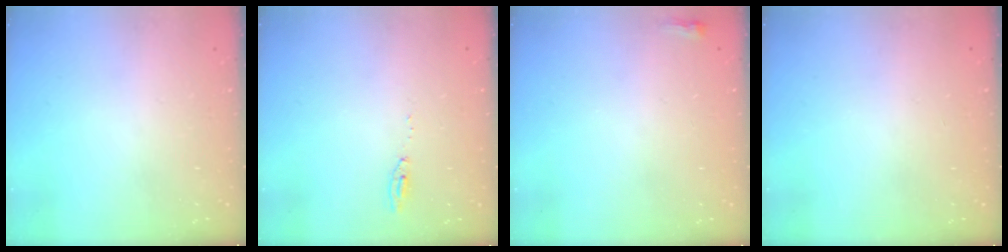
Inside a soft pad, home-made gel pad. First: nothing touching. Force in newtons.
{"total": 4.8, "press": 4.8, "slide": 0.6}
{"total": 2.2, "press": 2.2, "slide": 0.6}
{"total": 0.0}